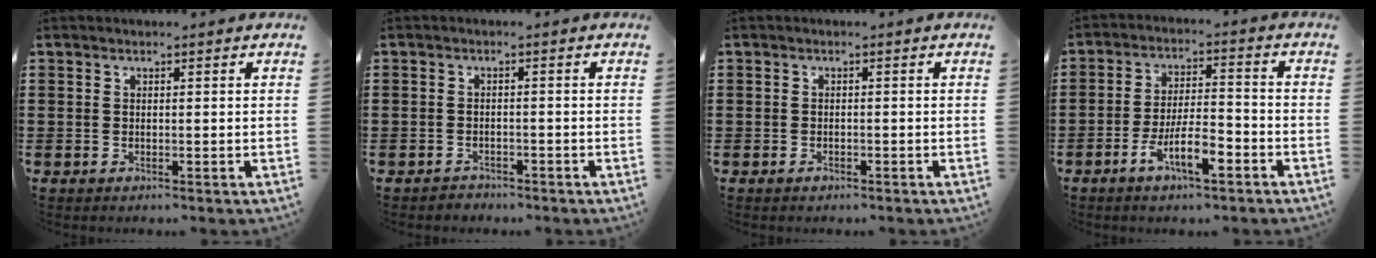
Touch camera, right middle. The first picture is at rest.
{"total": 1.4, "force": [-1.3, 0.4, -0.1], "torque": [-0.004, 0.002, -0.030]}
{"total": 0.9, "force": [-0.7, 0.6, 0.1], "torque": [-0.002, 0.002, -0.015]}
{"total": 7.5, "force": [-4.0, 2.3, 5.9], "torque": [-0.121, -0.001, -0.077]}